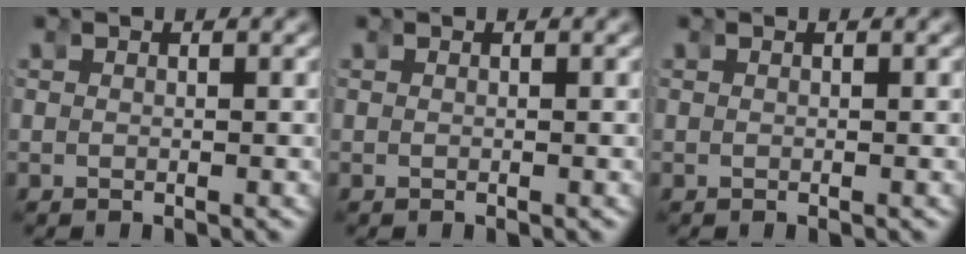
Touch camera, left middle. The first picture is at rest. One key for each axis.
{"total": 0.0}
{"total": 0.0}